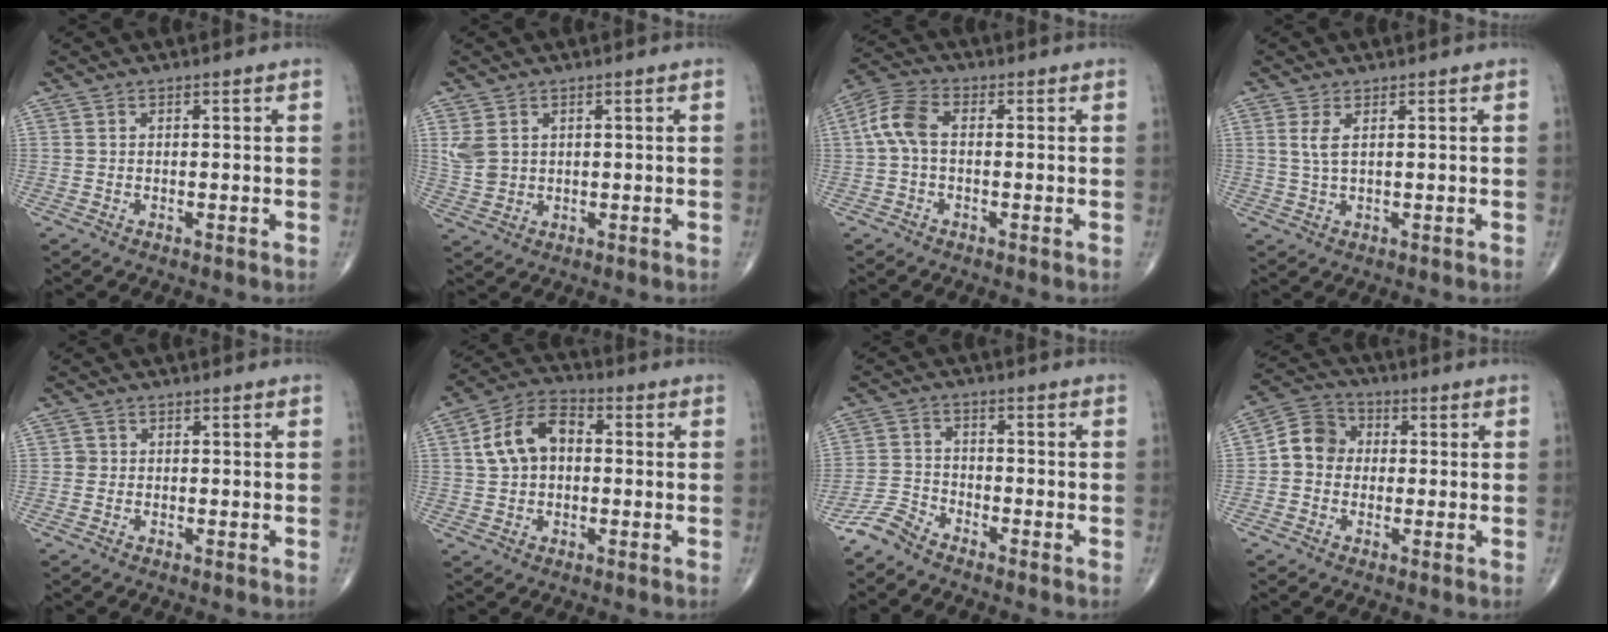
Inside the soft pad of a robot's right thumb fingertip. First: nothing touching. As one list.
[{"total": 4.3, "force": [1.4, 3.1, 2.5], "torque": [-0.052, -0.003, 0.039]}, {"total": 6.6, "force": [0.0, 3.8, 5.4], "torque": [-0.121, 0.021, -0.008]}, {"total": 2.7, "force": [0.9, 0.8, 2.4], "torque": [-0.060, -0.002, 0.027]}, {"total": 0.9, "force": [-0.1, 0.8, 0.1], "torque": [0.004, 0.003, -0.002]}, {"total": 10.2, "force": [1.2, 6.8, 7.4], "torque": [-0.131, 0.029, 0.012]}, {"total": 4.4, "force": [-4.1, 1.3, 1.0], "torque": [-0.018, 0.009, -0.092]}, {"total": 6.5, "force": [-0.3, 5.7, 3.0], "torque": [-0.034, 0.022, -0.020]}]